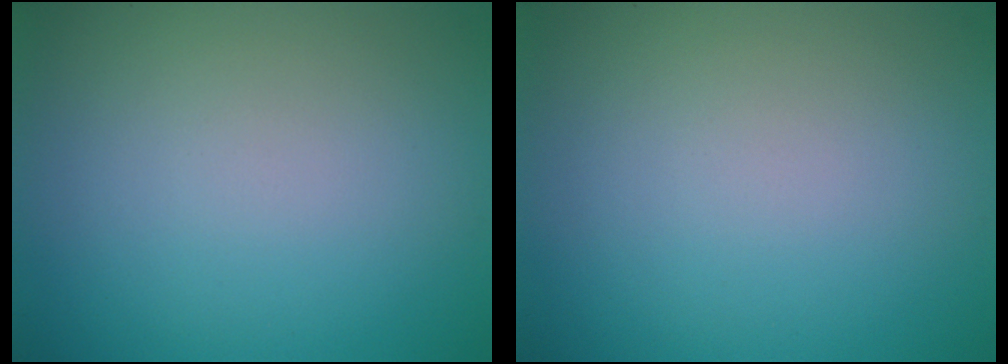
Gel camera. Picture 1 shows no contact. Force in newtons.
{"total": 0.0}